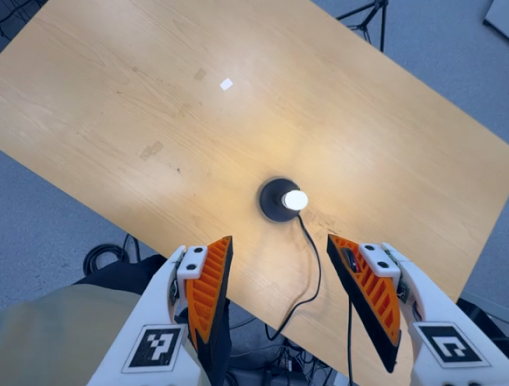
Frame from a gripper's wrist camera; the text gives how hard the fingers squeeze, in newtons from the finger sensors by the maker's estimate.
{"total": 0.0}